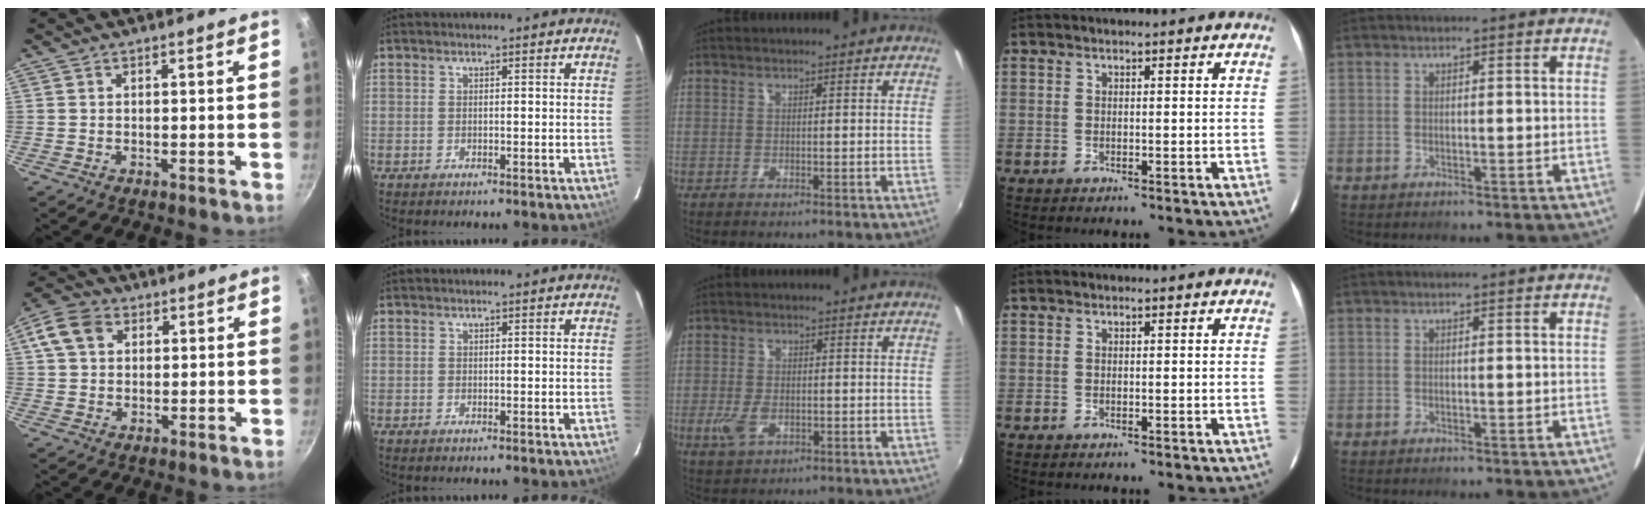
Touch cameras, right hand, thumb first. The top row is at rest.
{"thumb": {"total": 7.4, "force": [2.3, 5.8, 3.9], "torque": [-0.055, 0.006, 0.030]}, "middle": {"total": 4.8, "force": [-1.5, 2.9, 3.5], "torque": [-0.082, -0.008, -0.025]}}